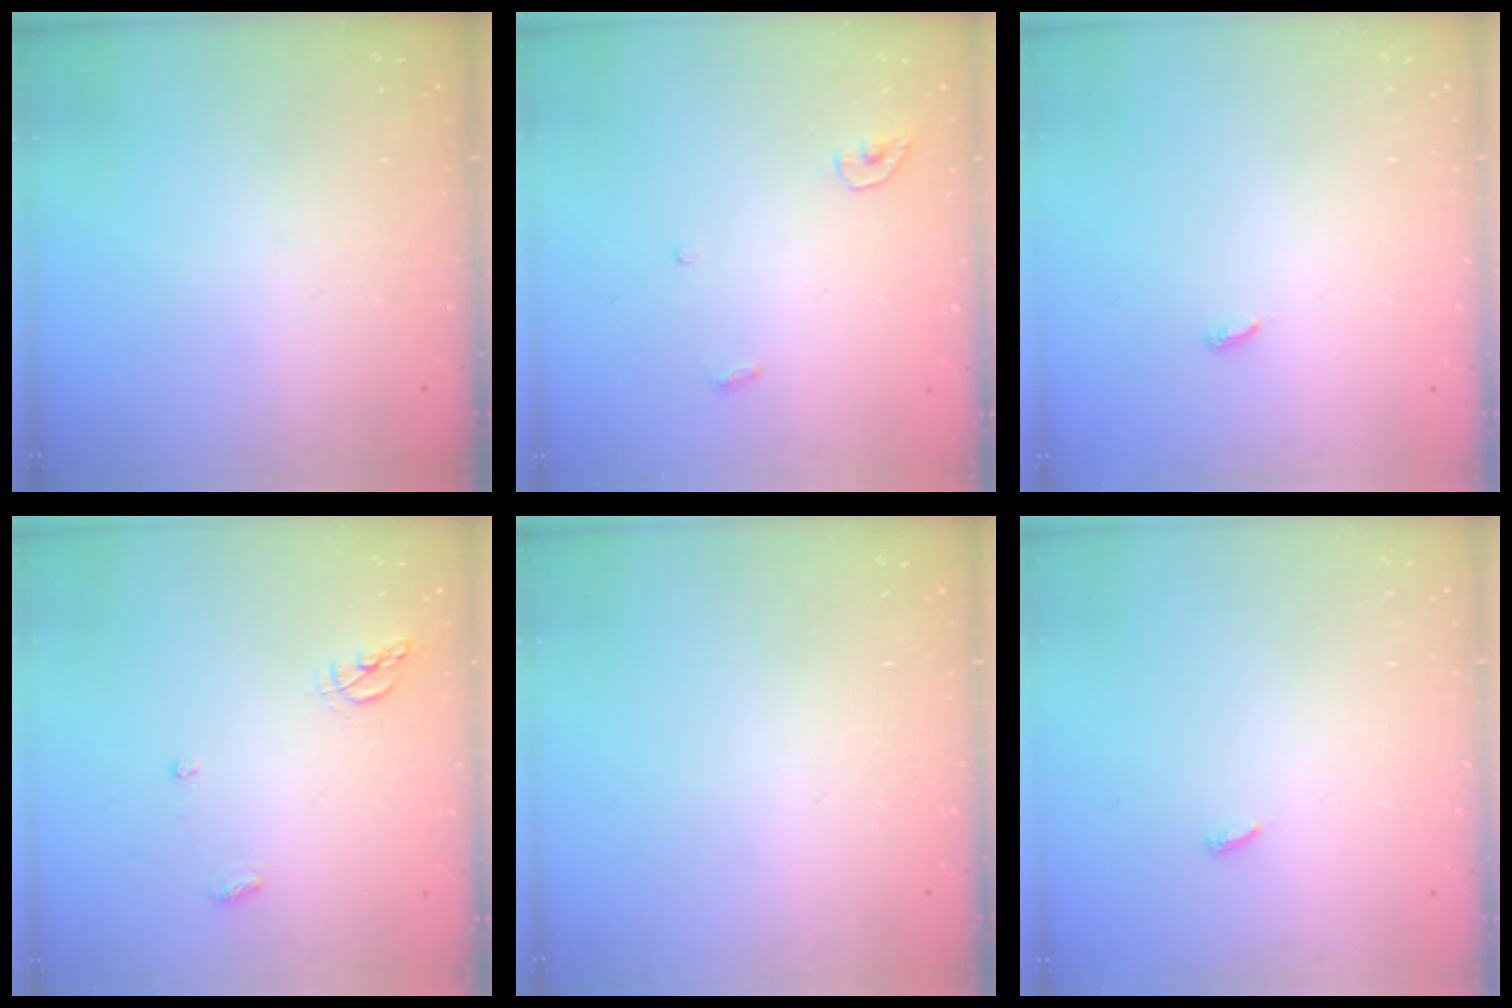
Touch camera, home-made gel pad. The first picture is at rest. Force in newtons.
{"total": 3.4, "press": 3.4, "slide": 0.3}
{"total": 2.5, "press": 2.5, "slide": 0.2}
{"total": 6.5, "press": 6.5, "slide": 0.1}
{"total": 0.0}
{"total": 2.5, "press": 2.5, "slide": 0.2}